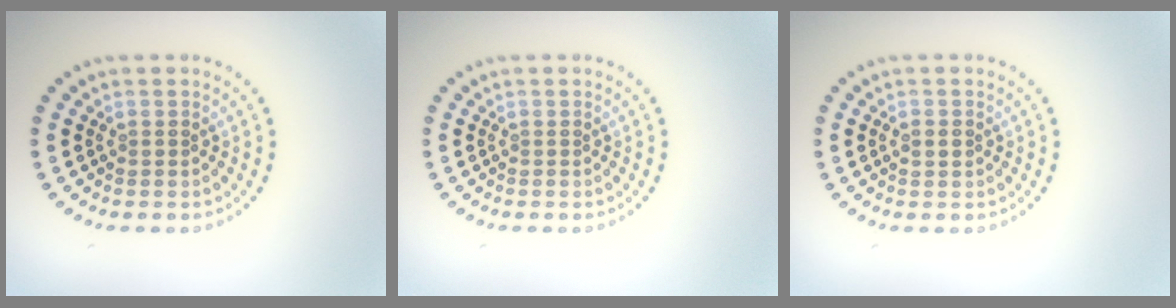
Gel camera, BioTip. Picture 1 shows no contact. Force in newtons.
{"total": 0.0}
{"total": 0.8, "press": 0.8, "slide": 0.1}